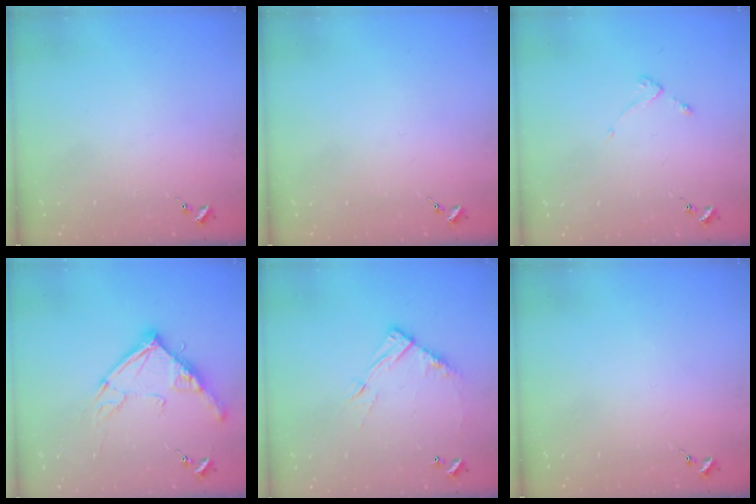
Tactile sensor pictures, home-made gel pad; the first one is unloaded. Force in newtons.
{"total": 0.0}
{"total": 2.7, "press": 2.6, "slide": 0.5}
{"total": 14.5, "press": 14.4, "slide": 1.4}
{"total": 11.5, "press": 11.5, "slide": 0.8}
{"total": 0.0}